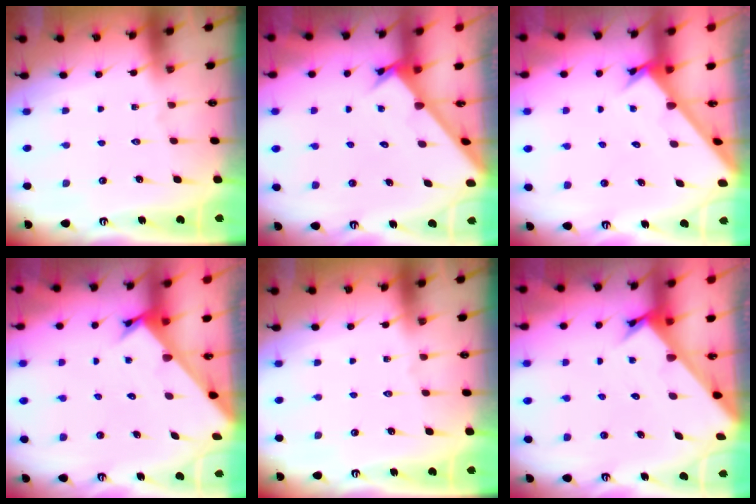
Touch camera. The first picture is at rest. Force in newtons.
{"total": 2.4, "press": 2.4, "slide": 0.1}
{"total": 2.5, "press": 2.5, "slide": 0.3}
{"total": 2.2, "press": 2.2, "slide": 0.1}
{"total": 0.0}
{"total": 2.6, "press": 2.6, "slide": 0.2}